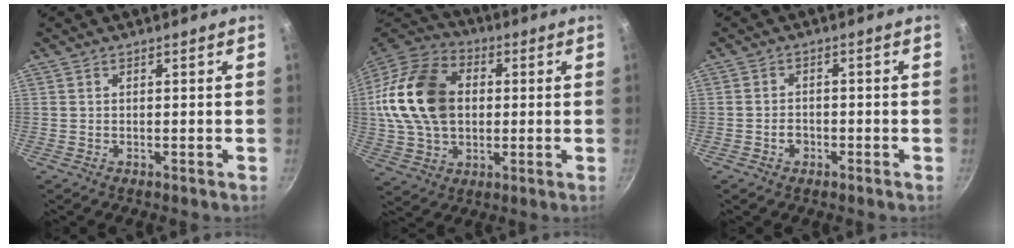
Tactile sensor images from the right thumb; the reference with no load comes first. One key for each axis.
{"total": 20.3, "fx": 1.9, "fy": 14.5, "fz": 14.1, "tx": -0.251, "ty": 0.026, "tz": 0.028}
{"total": 2.3, "fx": -1.2, "fy": 1.7, "fz": 1.0, "tx": -0.007, "ty": 0.016, "tz": -0.018}